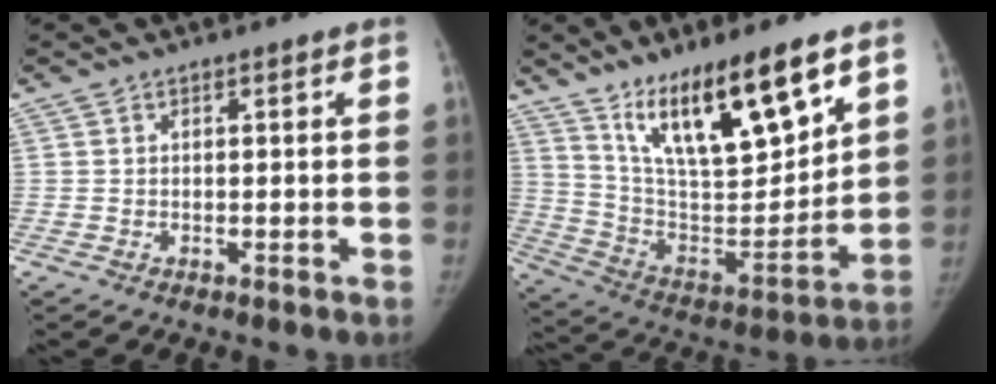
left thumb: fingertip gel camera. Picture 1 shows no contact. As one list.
[{"total": 21.8, "force": [13.5, 6.2, 15.9], "torque": [-0.235, -0.063, 0.249]}]